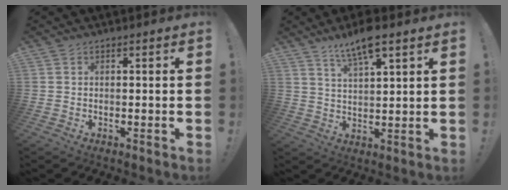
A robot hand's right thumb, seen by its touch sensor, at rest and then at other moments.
{"total": 8.9, "force": [6.3, 2.0, 5.9], "torque": [-0.105, -0.029, 0.110]}